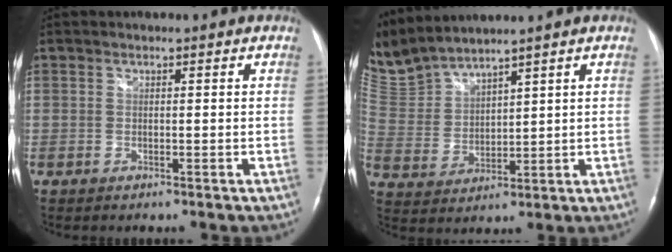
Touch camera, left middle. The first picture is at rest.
{"total": 10.5, "force": [10.1, 0.4, 2.8], "torque": [-0.089, 0.010, 0.224]}